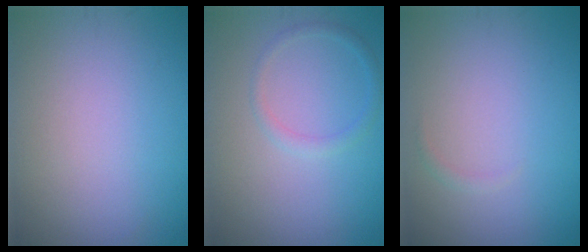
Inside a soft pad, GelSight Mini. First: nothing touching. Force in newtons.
{"total": 1.3, "press": 1.3, "slide": 0.1}
{"total": 0.5, "press": 0.5, "slide": 0.0}